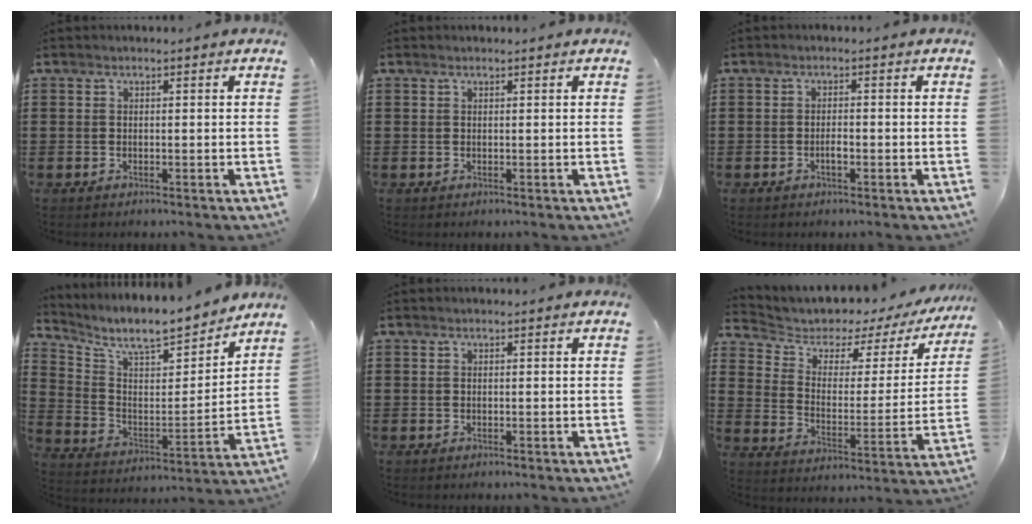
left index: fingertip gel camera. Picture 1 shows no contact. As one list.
[{"total": 0.0}, {"total": 1.6, "force": [-0.6, 0.5, 1.4], "torque": [-0.028, -0.001, -0.011]}, {"total": 9.0, "force": [8.0, 1.7, 3.6], "torque": [-0.101, -0.060, 0.133]}, {"total": 0.0}, {"total": 3.9, "force": [2.6, 2.4, 1.7], "torque": [-0.055, -0.021, 0.038]}]